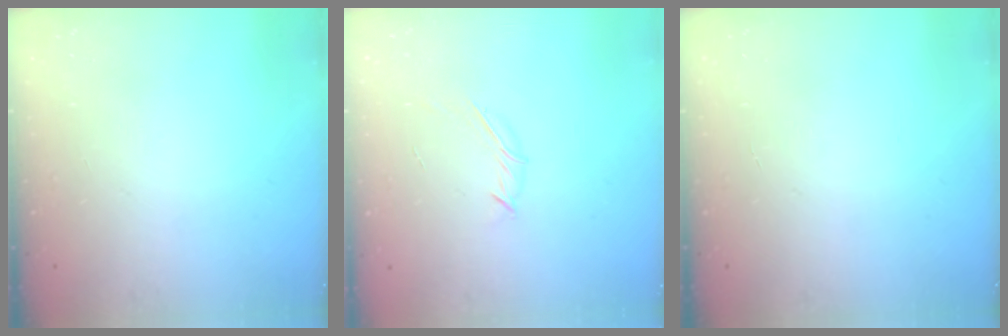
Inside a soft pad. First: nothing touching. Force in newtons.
{"total": 3.9, "press": 3.8, "slide": 0.8}
{"total": 0.0}